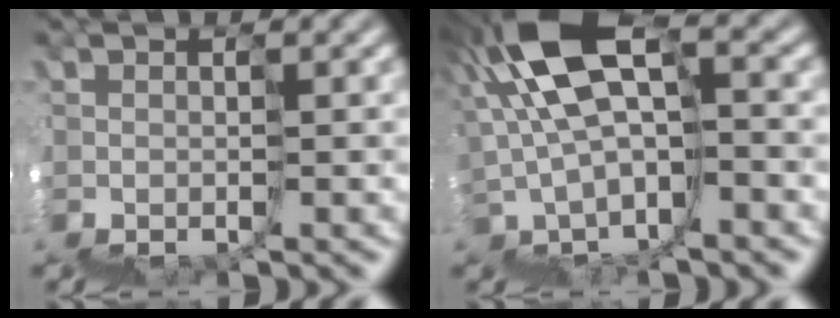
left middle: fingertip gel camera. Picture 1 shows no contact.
{"total": 7.0, "force": [3.2, 3.7, 5.1], "torque": [-0.106, 0.036, 0.048]}